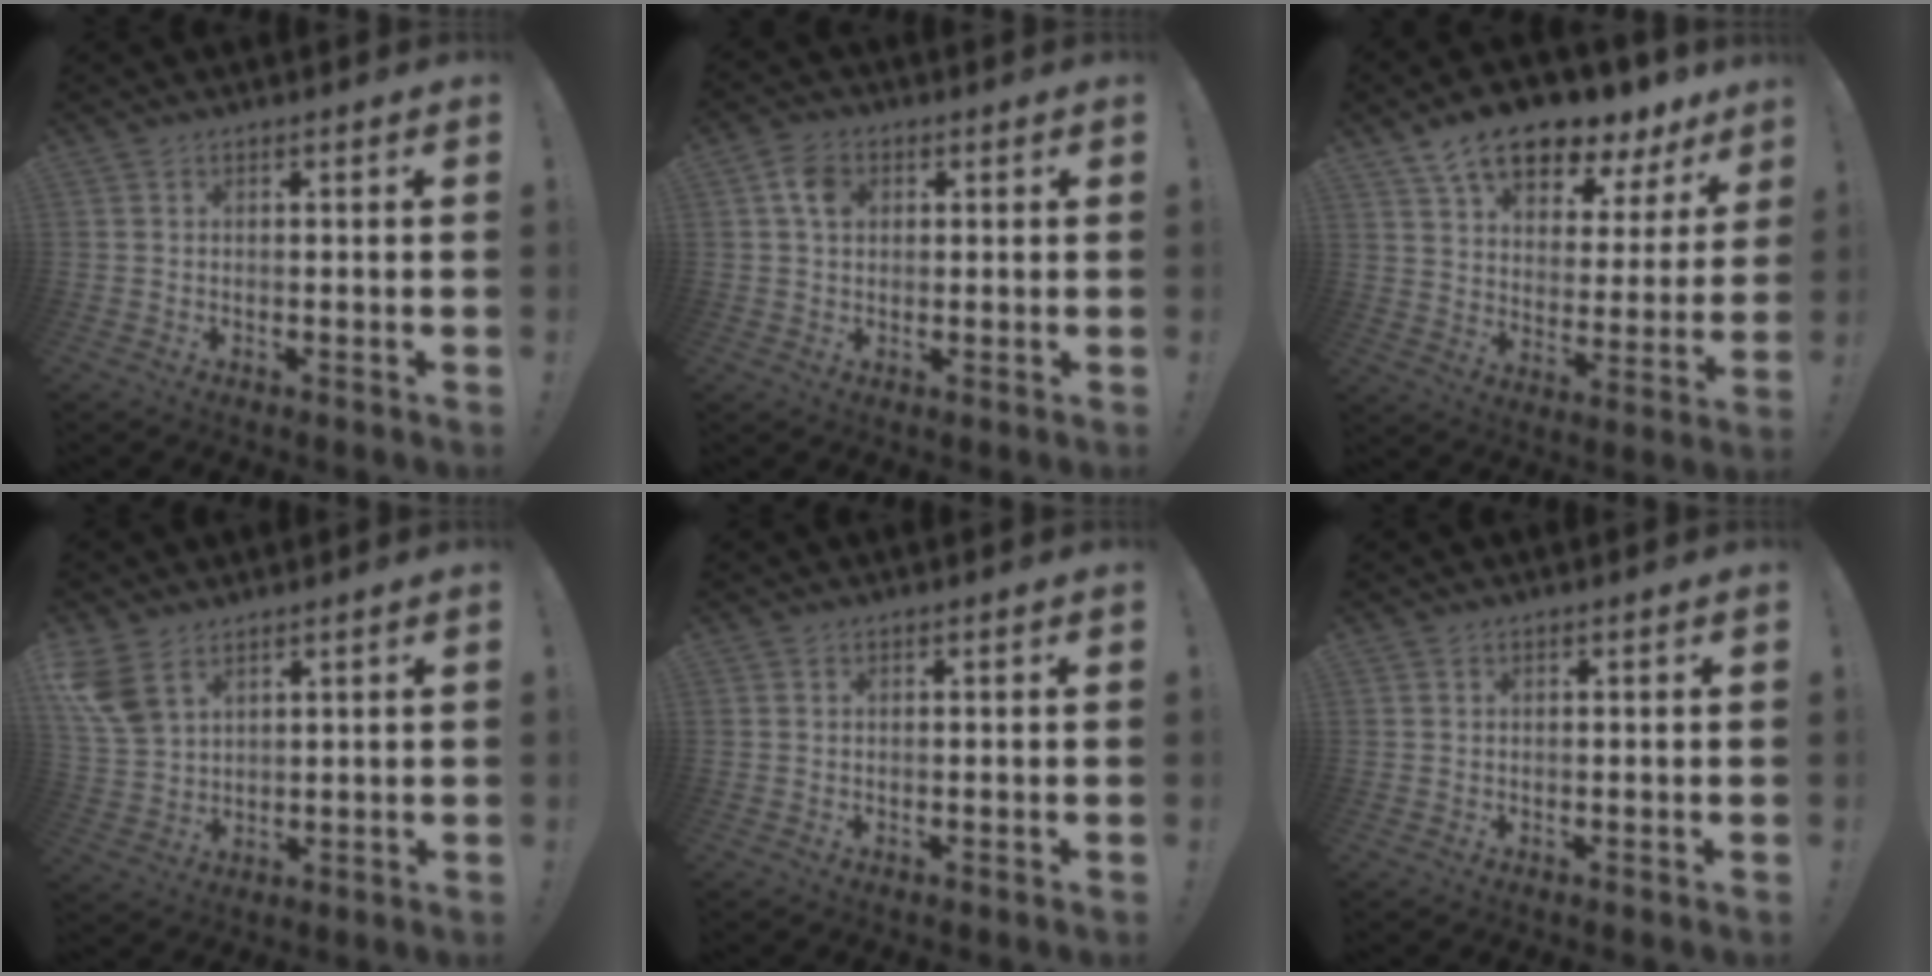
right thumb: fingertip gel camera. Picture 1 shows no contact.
{"total": 6.5, "force": [1.8, 5.1, 3.6], "torque": [-0.054, 0.007, 0.033]}
{"total": 13.8, "force": [10.5, 6.1, 6.6], "torque": [-0.110, -0.078, 0.186]}
{"total": 9.1, "force": [5.2, 5.5, 5.0], "torque": [-0.099, -0.021, 0.102]}
{"total": 0.0}
{"total": 0.0}